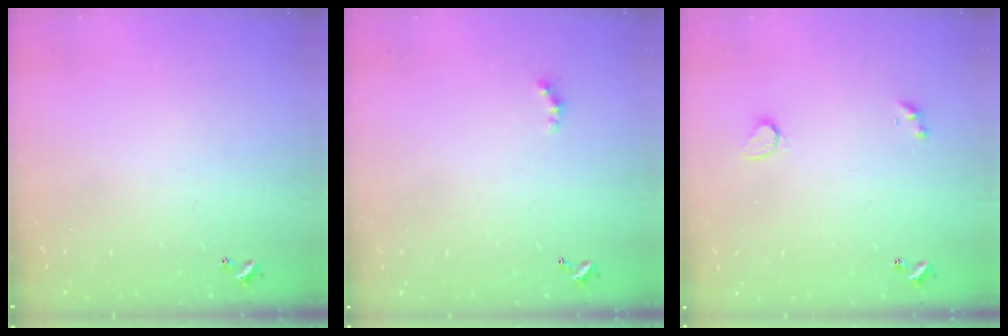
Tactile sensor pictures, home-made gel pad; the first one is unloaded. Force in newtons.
{"total": 1.6, "press": 1.6, "slide": 0.4}
{"total": 2.3, "press": 2.3, "slide": 0.5}